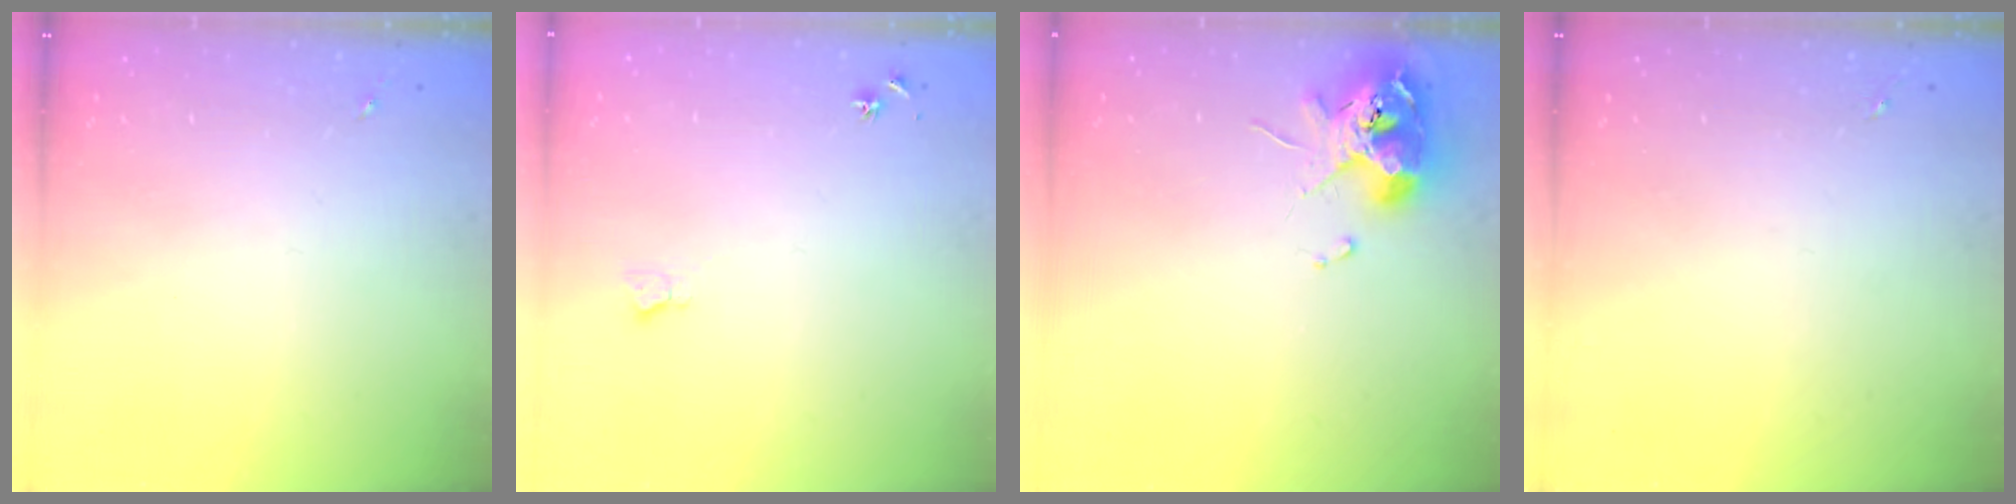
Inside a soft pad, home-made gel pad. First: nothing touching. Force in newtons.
{"total": 3.9, "press": 3.9, "slide": 0.4}
{"total": 10.9, "press": 10.8, "slide": 1.8}
{"total": 0.0}